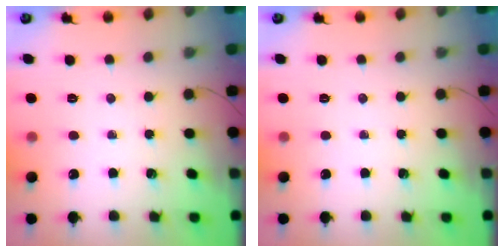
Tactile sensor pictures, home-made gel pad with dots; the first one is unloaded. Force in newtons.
{"total": 0.0}